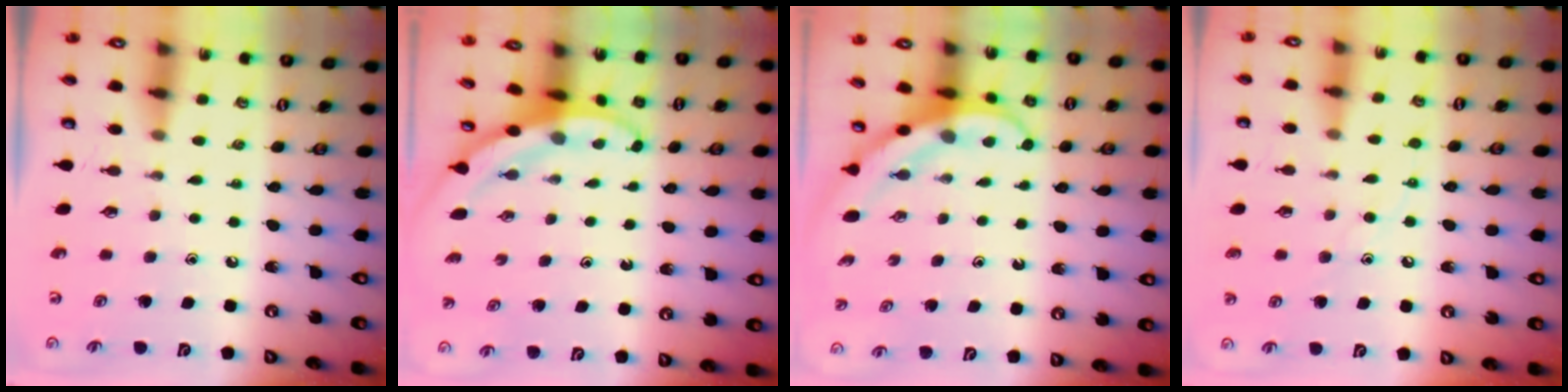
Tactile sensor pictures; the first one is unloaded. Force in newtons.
{"total": 3.5, "press": 3.5, "slide": 0.2}
{"total": 4.0, "press": 4.0, "slide": 0.4}
{"total": 6.9, "press": 6.9, "slide": 0.5}